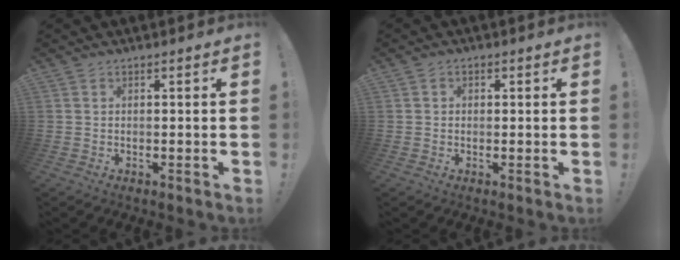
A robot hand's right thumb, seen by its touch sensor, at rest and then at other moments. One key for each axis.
{"total": 1.2, "fx": -0.2, "fy": 1.1, "fz": 0.5, "tx": -0.004, "ty": 0.003, "tz": -0.004}